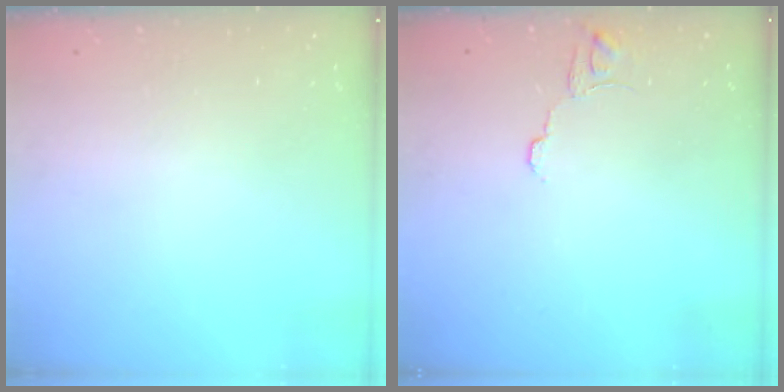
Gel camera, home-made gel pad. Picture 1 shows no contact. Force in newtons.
{"total": 6.6, "press": 6.6, "slide": 0.4}